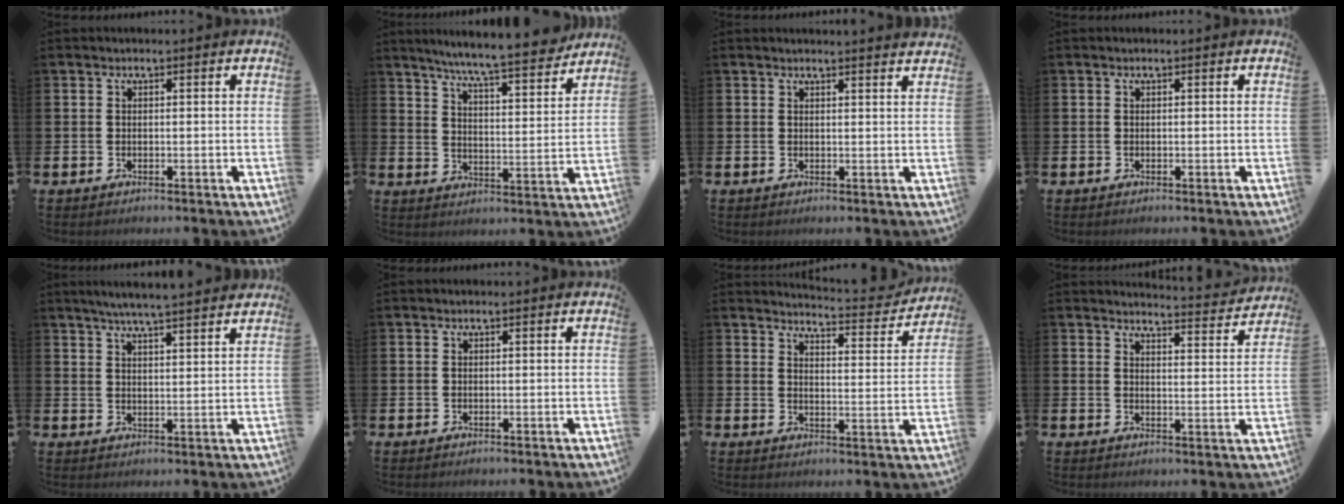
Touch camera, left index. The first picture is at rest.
{"total": 8.1, "force": [7.5, -0.2, 2.9], "torque": [-0.076, -0.054, 0.129]}
{"total": 1.5, "force": [1.5, -0.2, -0.1], "torque": [0.011, -0.013, 0.025]}
{"total": 0.0}
{"total": 5.2, "force": [5.0, -0.6, 1.4], "torque": [-0.036, -0.024, 0.086]}
{"total": 0.0}
{"total": 4.2, "force": [4.2, 0.2, 0.5], "torque": [-0.013, -0.039, 0.066]}
{"total": 4.0, "force": [4.0, 0.0, 0.4], "torque": [-0.007, -0.034, 0.067]}